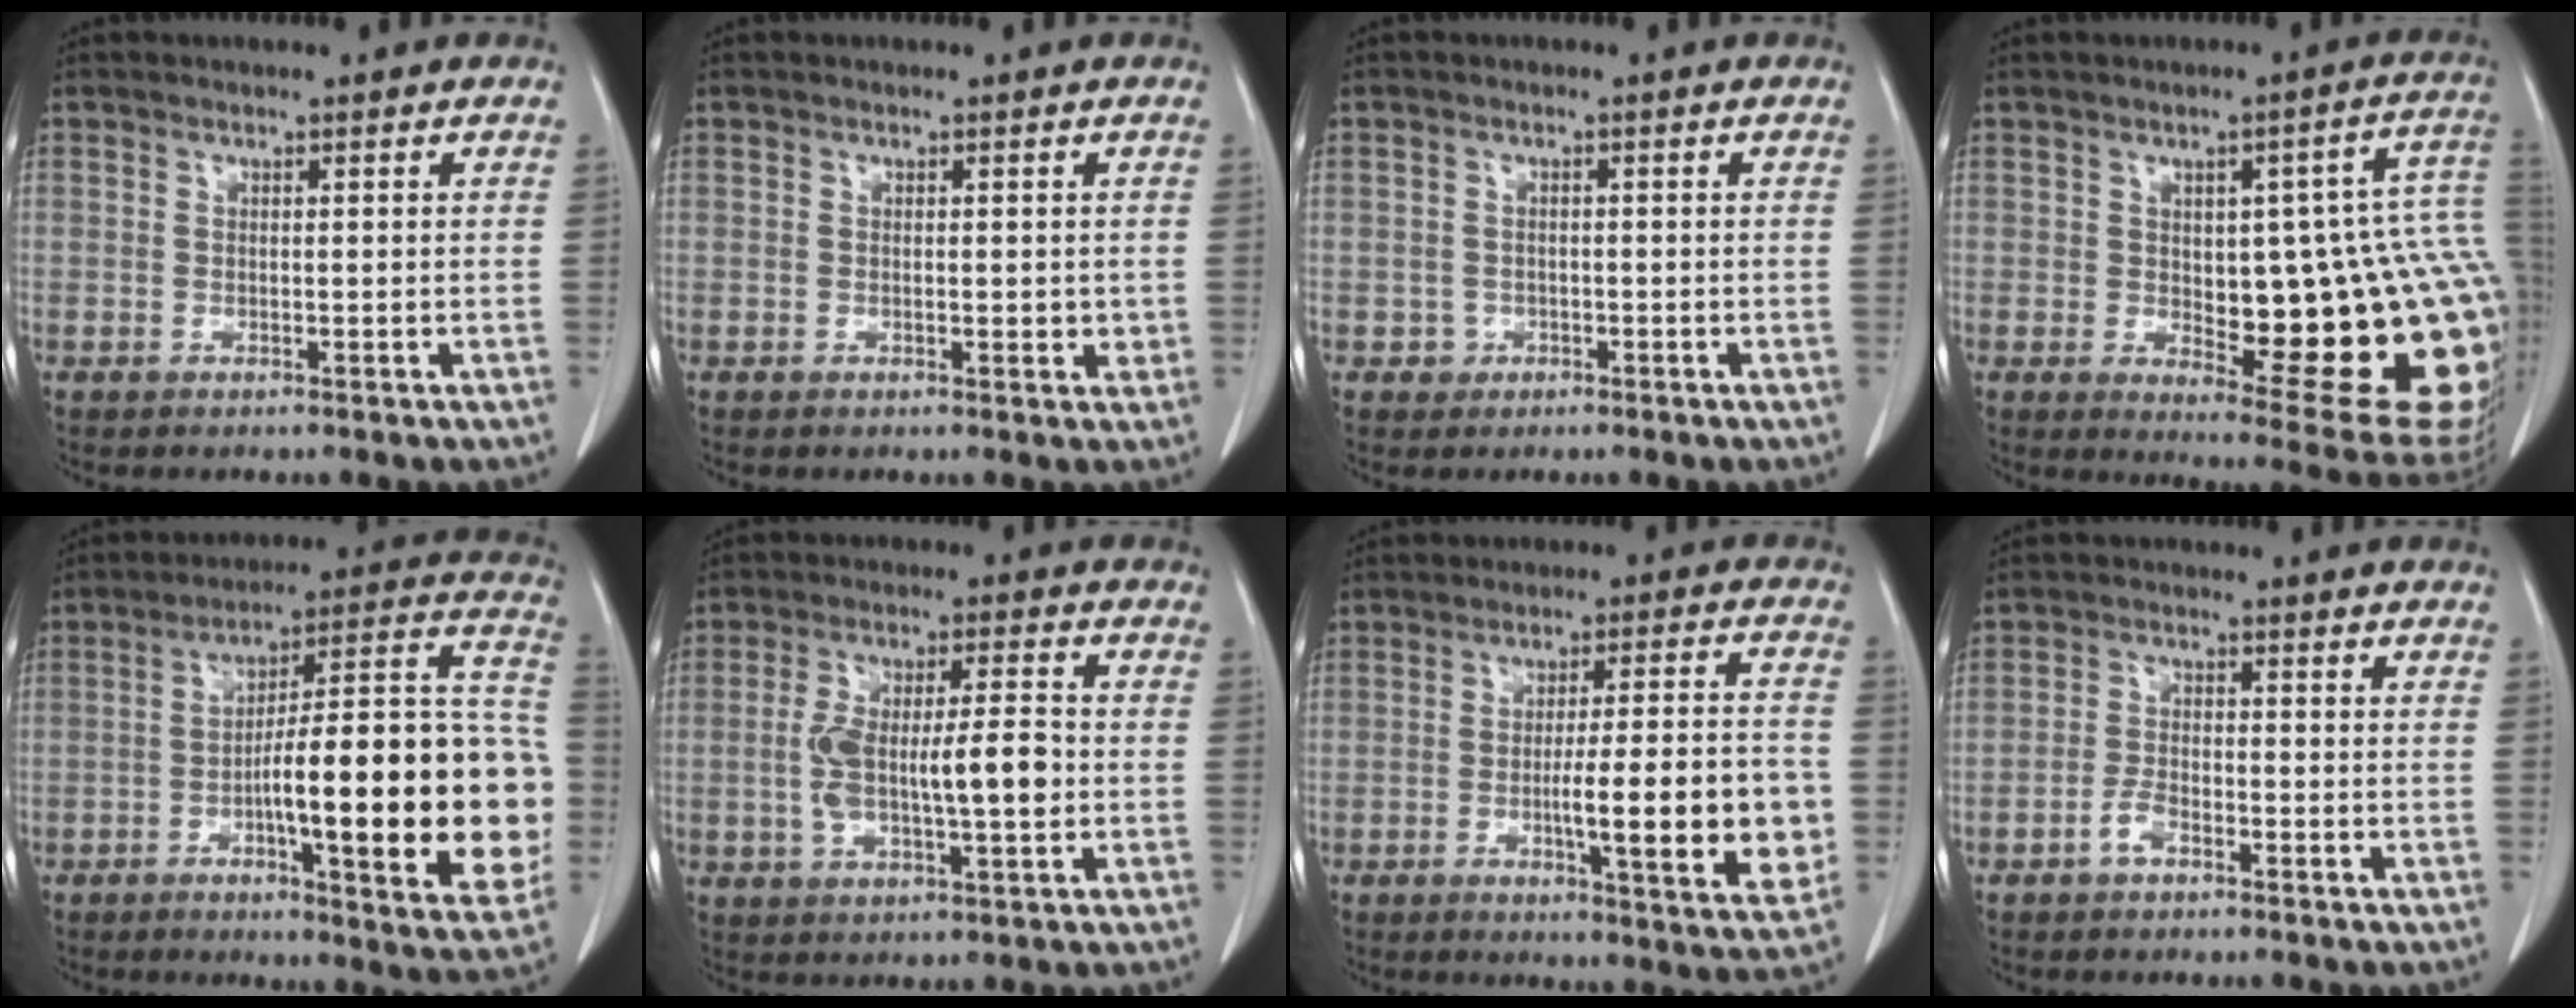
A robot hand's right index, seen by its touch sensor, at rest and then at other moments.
{"total": 1.7, "force": [0.1, 0.8, 1.5], "torque": [-0.019, -0.004, 0.002]}
{"total": 1.9, "force": [-0.8, 1.7, 0.0], "torque": [0.008, 0.009, -0.013]}
{"total": 23.9, "force": [-1.5, 6.9, 22.9], "torque": [-0.204, 0.018, 0.006]}
{"total": 24.4, "force": [-4.5, 4.0, 23.7], "torque": [-0.262, 0.029, -0.059]}
{"total": 10.3, "force": [-1.0, 2.2, 10.0], "torque": [-0.186, 0.013, -0.014]}
{"total": 13.9, "force": [-2.7, 1.4, 13.5], "torque": [-0.191, -0.002, -0.037]}
{"total": 2.7, "force": [-1.8, 1.0, 1.7], "torque": [-0.030, 0.004, -0.036]}